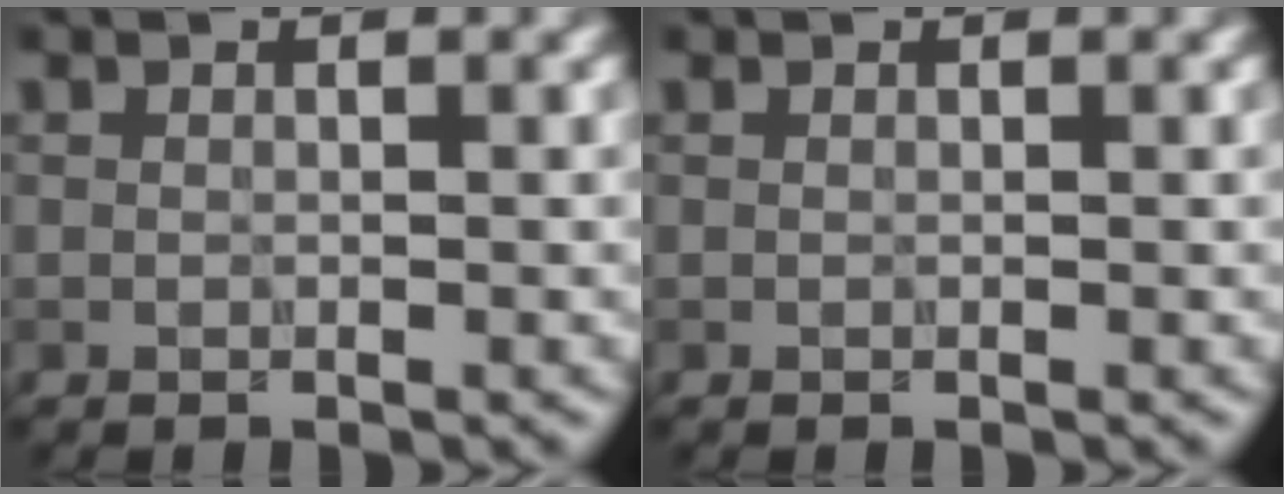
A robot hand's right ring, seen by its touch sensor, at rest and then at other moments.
{"total": 0.0}